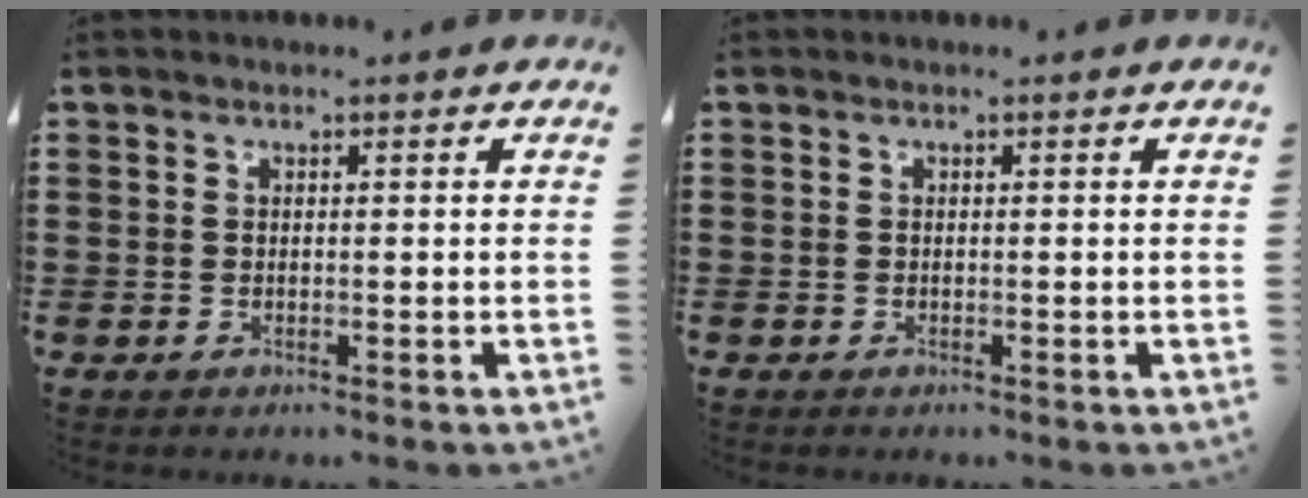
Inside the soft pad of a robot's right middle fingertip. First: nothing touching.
{"total": 0.0}